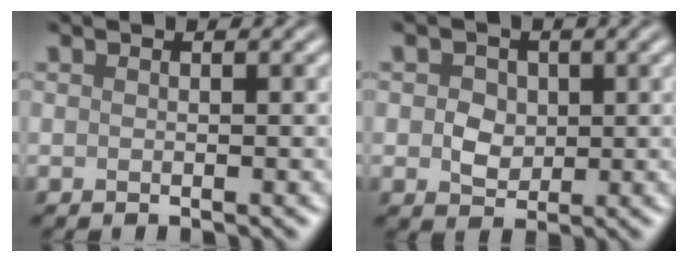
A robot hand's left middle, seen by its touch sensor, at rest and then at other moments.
{"total": 2.5, "force": [0.2, 2.2, 1.3], "torque": [-0.023, -0.002, 0.001]}